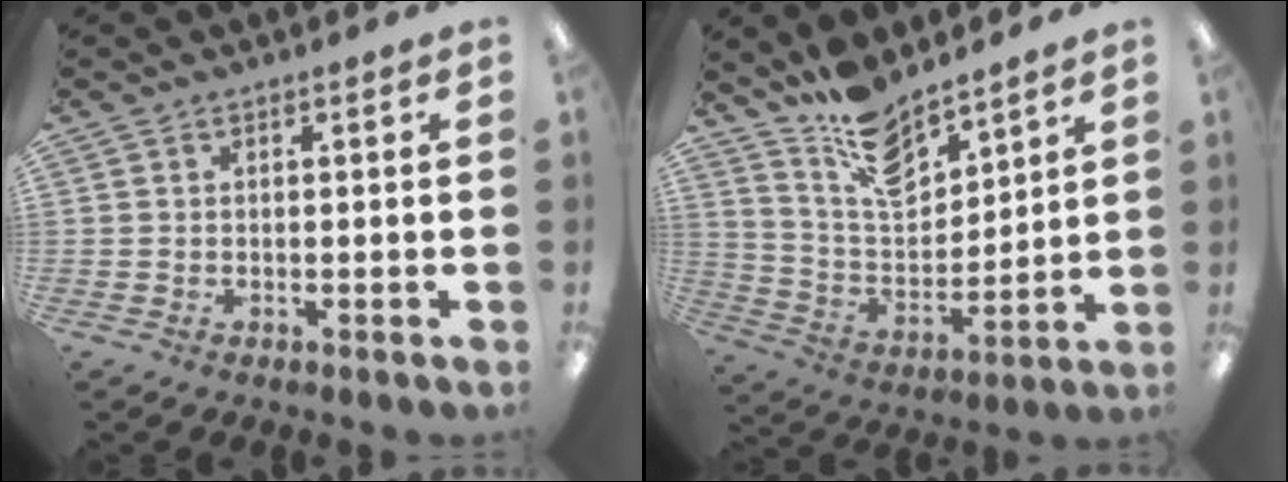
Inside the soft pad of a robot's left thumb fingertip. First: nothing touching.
{"total": 13.5, "force": [10.7, 5.6, 6.0], "torque": [-0.114, -0.072, 0.198]}